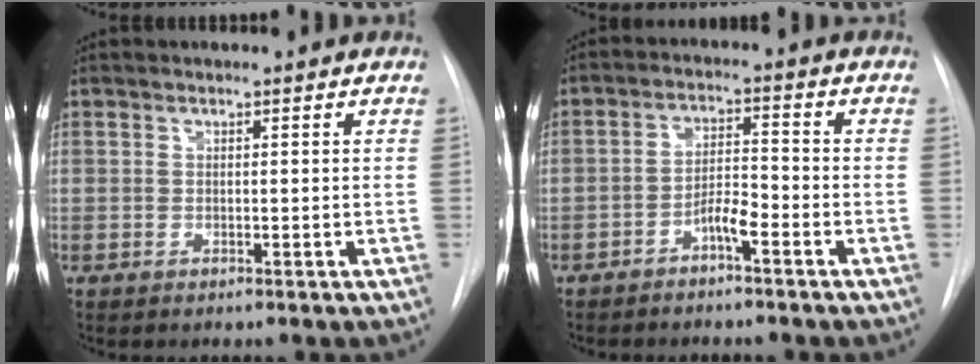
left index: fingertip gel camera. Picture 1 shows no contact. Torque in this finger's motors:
{"motor_torque": [0.58, 0.15, 0.07, 0.02]}